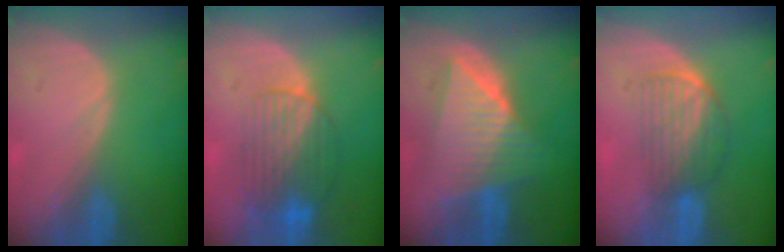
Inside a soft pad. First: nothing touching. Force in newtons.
{"total": 8.5, "press": 7.3, "slide": 4.3}
{"total": 9.6, "press": 9.6, "slide": 0.6}
{"total": 7.0, "press": 5.8, "slide": 3.8}